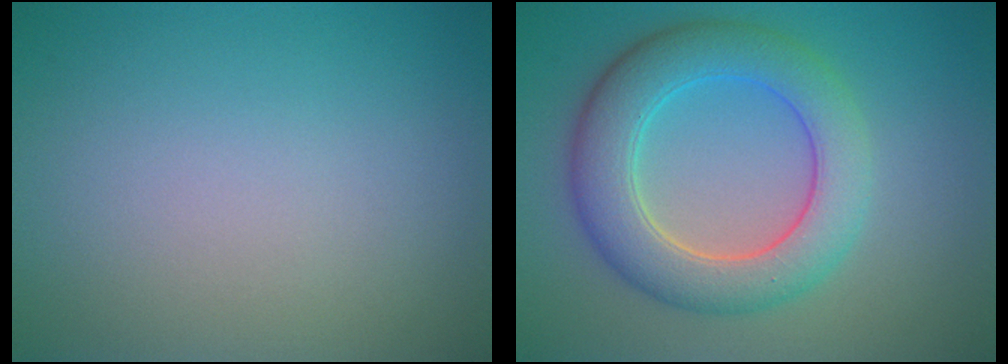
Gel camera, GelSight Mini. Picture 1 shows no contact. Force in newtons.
{"total": 6.7, "press": 6.7, "slide": 0.4}